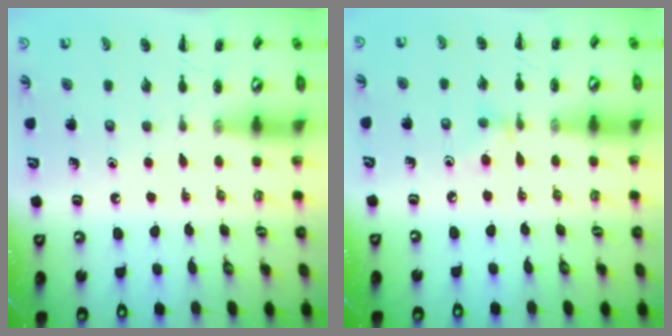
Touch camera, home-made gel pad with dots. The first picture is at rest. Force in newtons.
{"total": 3.9, "press": 3.7, "slide": 1.4}